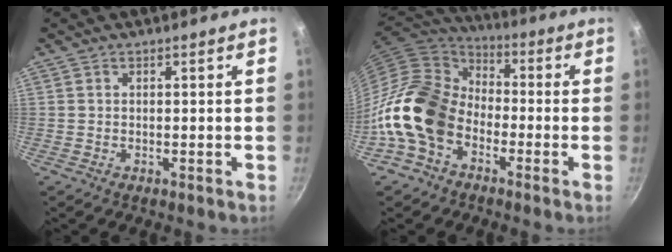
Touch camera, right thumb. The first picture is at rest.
{"total": 17.2, "force": [-5.6, 12.4, 10.6], "torque": [-0.172, 0.057, -0.129]}